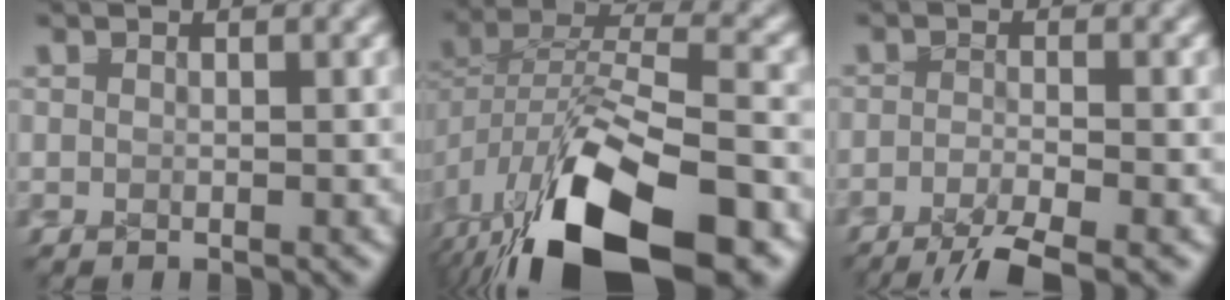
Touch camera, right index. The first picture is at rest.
{"total": 8.7, "force": [-4.7, 2.8, 6.9], "torque": [-0.092, 0.001, -0.068]}
{"total": 5.6, "force": [-4.4, 2.2, 2.5], "torque": [-0.027, -0.015, -0.067]}